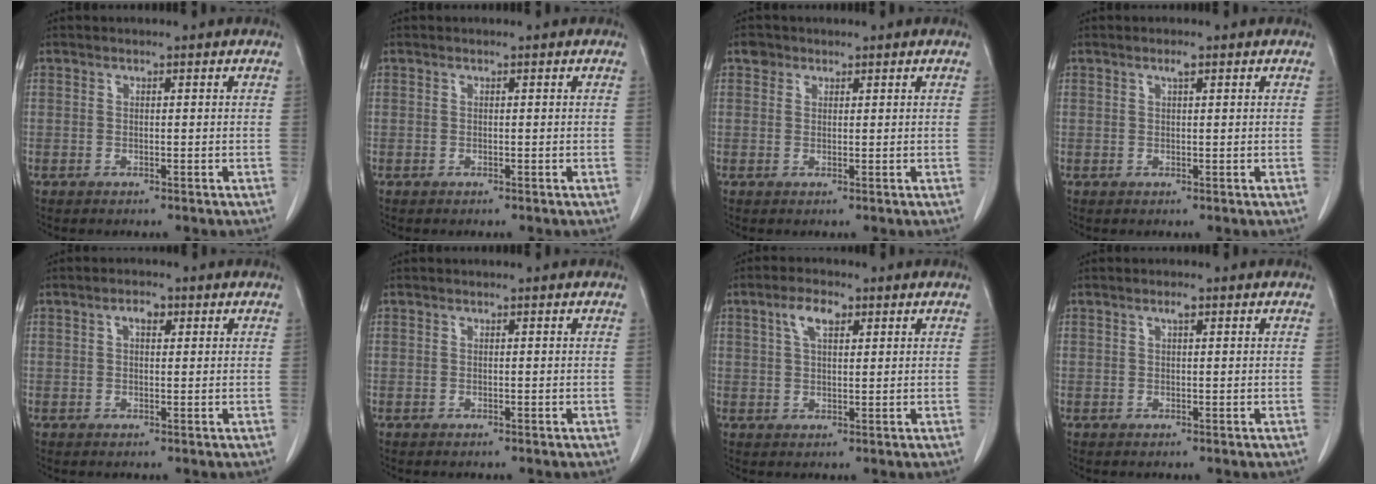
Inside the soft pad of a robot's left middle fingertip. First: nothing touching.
{"total": 0.0}
{"total": 1.5, "force": [1.0, 1.1, 0.2], "torque": [0.003, 0.004, 0.013]}
{"total": 1.1, "force": [0.6, 0.0, 0.8], "torque": [-0.016, -0.002, 0.011]}
{"total": 2.1, "force": [0.9, 1.0, 1.6], "torque": [-0.029, 0.006, 0.014]}
{"total": 0.0}
{"total": 4.3, "force": [2.1, 1.8, 3.3], "torque": [-0.069, 0.009, 0.041]}
{"total": 1.1, "force": [0.6, 0.1, 0.9], "torque": [-0.018, 0.000, 0.010]}